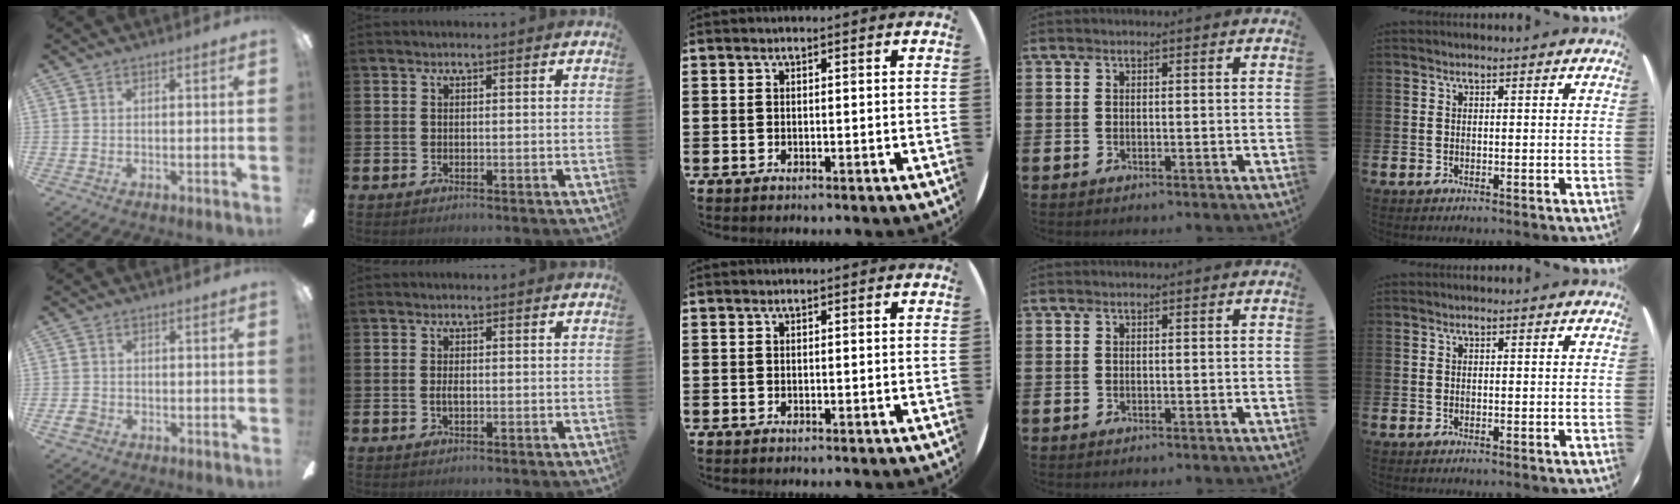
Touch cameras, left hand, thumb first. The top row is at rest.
{"thumb": {"total": 2.4, "force": [-1.1, 1.8, 1.2], "torque": [-0.025, 0.006, -0.022]}, "index": {"total": 1.0, "force": [-0.1, 0.5, 0.9], "torque": [-0.018, 0.004, -0.003]}}